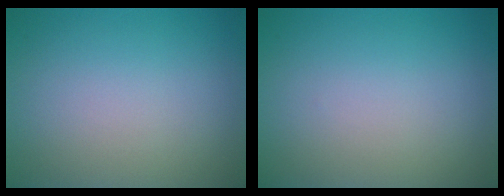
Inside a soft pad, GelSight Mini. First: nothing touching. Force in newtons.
{"total": 0.0}